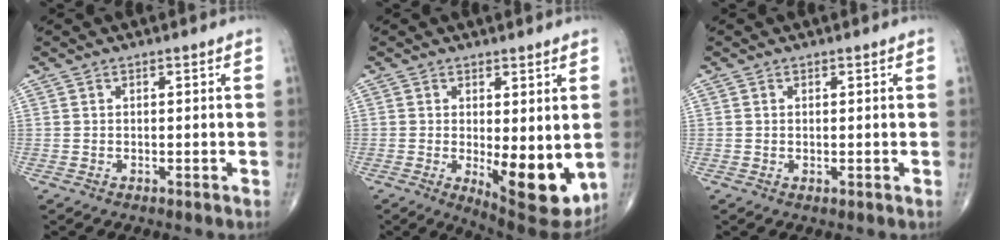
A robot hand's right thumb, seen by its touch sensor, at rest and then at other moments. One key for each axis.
{"total": 11.8, "fx": -1.5, "fy": 4.5, "fz": 10.8, "tx": -0.134, "ty": -0.029, "tz": -0.007}
{"total": 0.0}